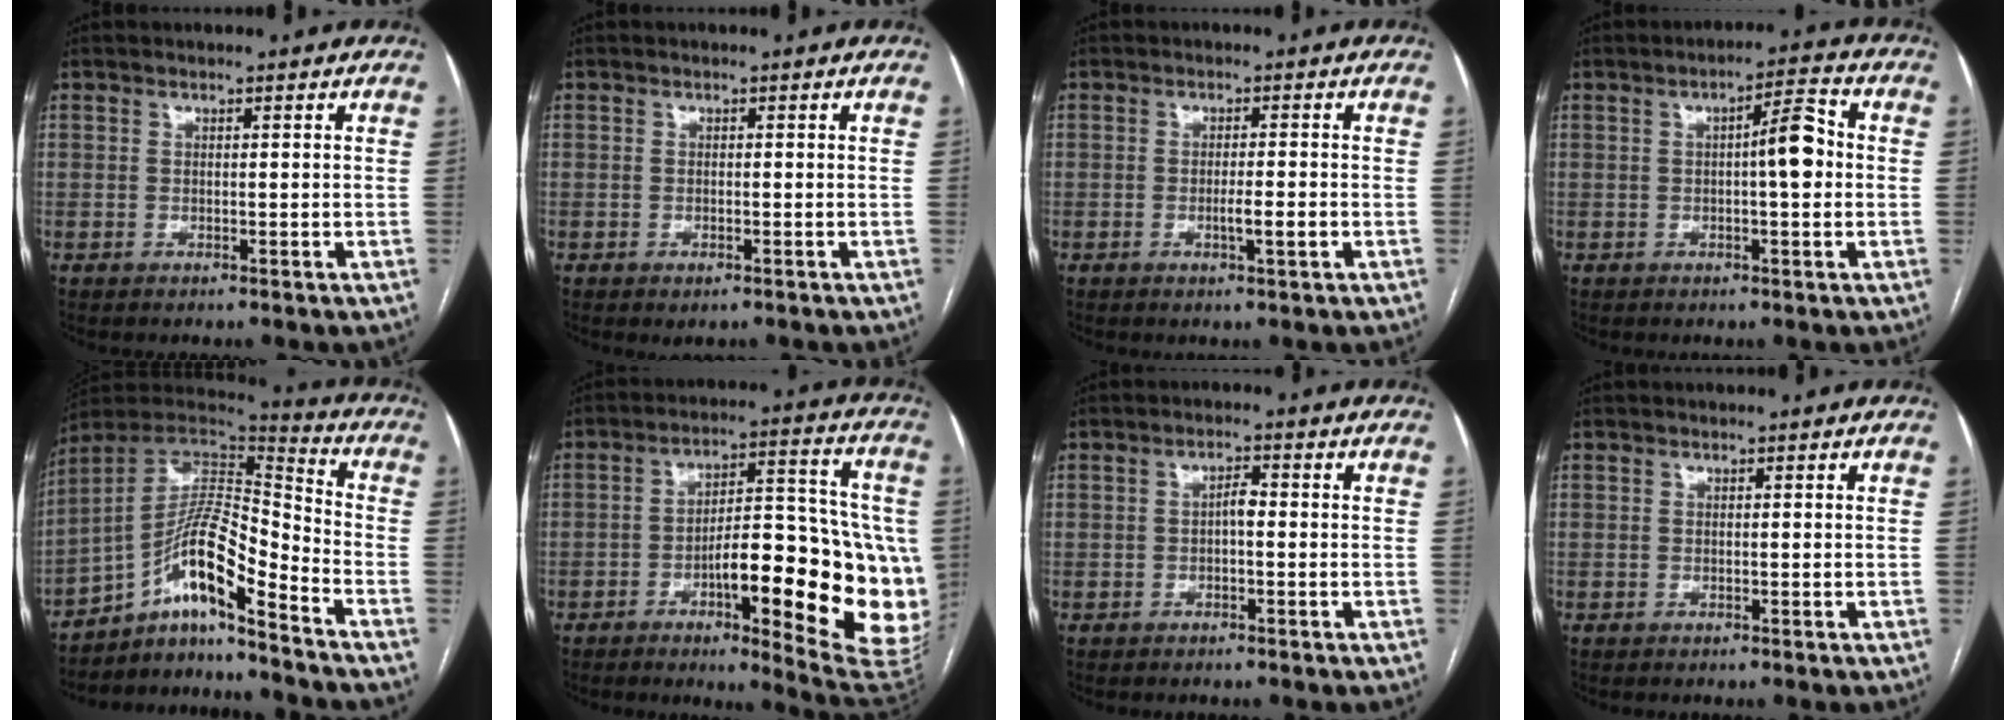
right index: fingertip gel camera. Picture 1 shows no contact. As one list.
[{"total": 0.9, "force": [-0.5, 0.3, 0.7], "torque": [-0.009, -0.003, -0.002]}, {"total": 2.9, "force": [-0.9, 0.2, 2.7], "torque": [-0.047, -0.003, -0.014]}, {"total": 5.8, "force": [0.1, 1.0, 5.8], "torque": [-0.085, 0.016, -0.002]}, {"total": 13.4, "force": [-8.4, 1.4, 10.3], "torque": [-0.184, 0.025, -0.146]}, {"total": 21.6, "force": [-4.4, 5.1, 20.6], "torque": [-0.211, 0.019, -0.047]}, {"total": 1.9, "force": [-0.3, 0.6, 1.8], "torque": [-0.028, 0.006, -0.006]}, {"total": 0.0}]